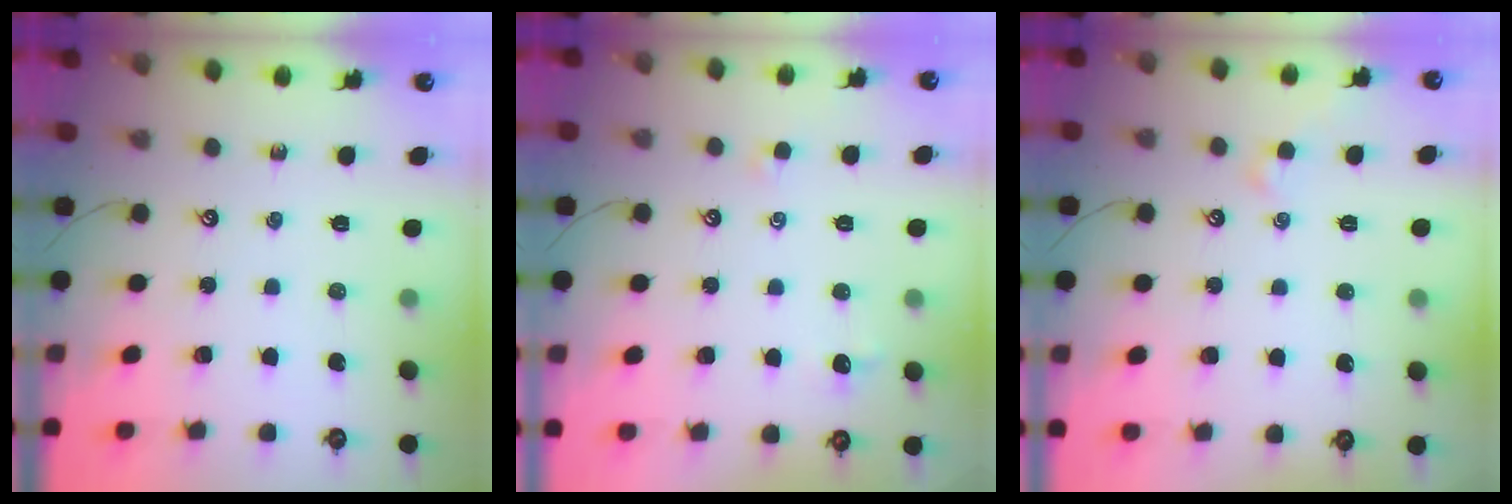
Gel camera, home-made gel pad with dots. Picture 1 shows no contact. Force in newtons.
{"total": 1.1, "press": 1.0, "slide": 0.5}
{"total": 1.2, "press": 1.2, "slide": 0.4}